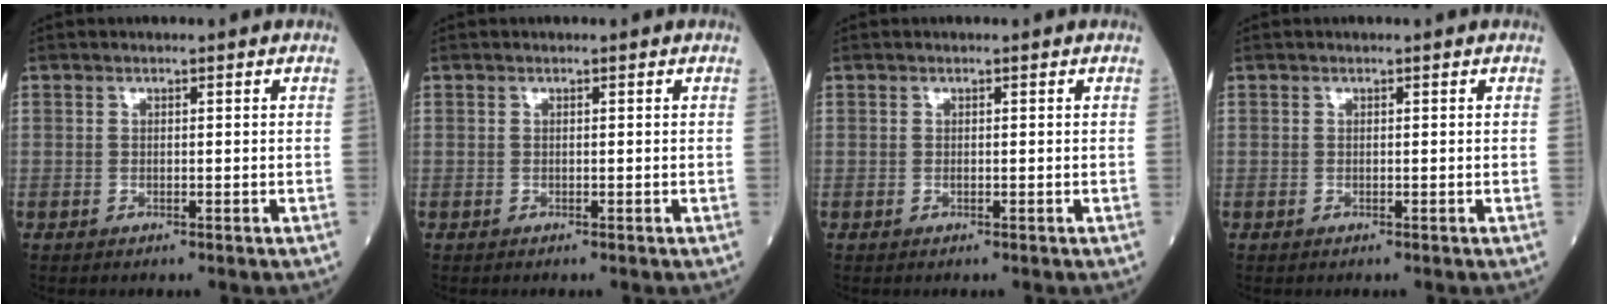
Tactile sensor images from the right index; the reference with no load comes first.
{"total": 0.0}
{"total": 0.0}
{"total": 0.0}